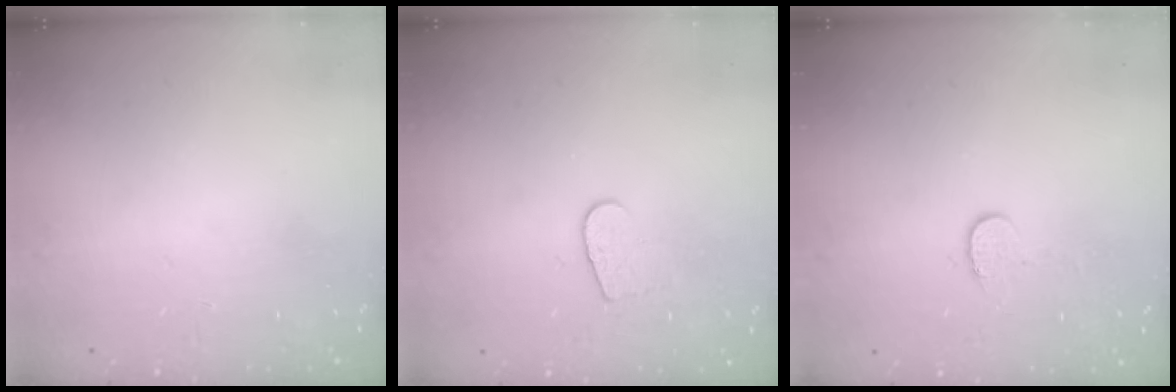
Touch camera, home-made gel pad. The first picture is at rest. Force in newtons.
{"total": 6.7, "press": 6.7, "slide": 0.4}
{"total": 6.2, "press": 6.1, "slide": 0.6}